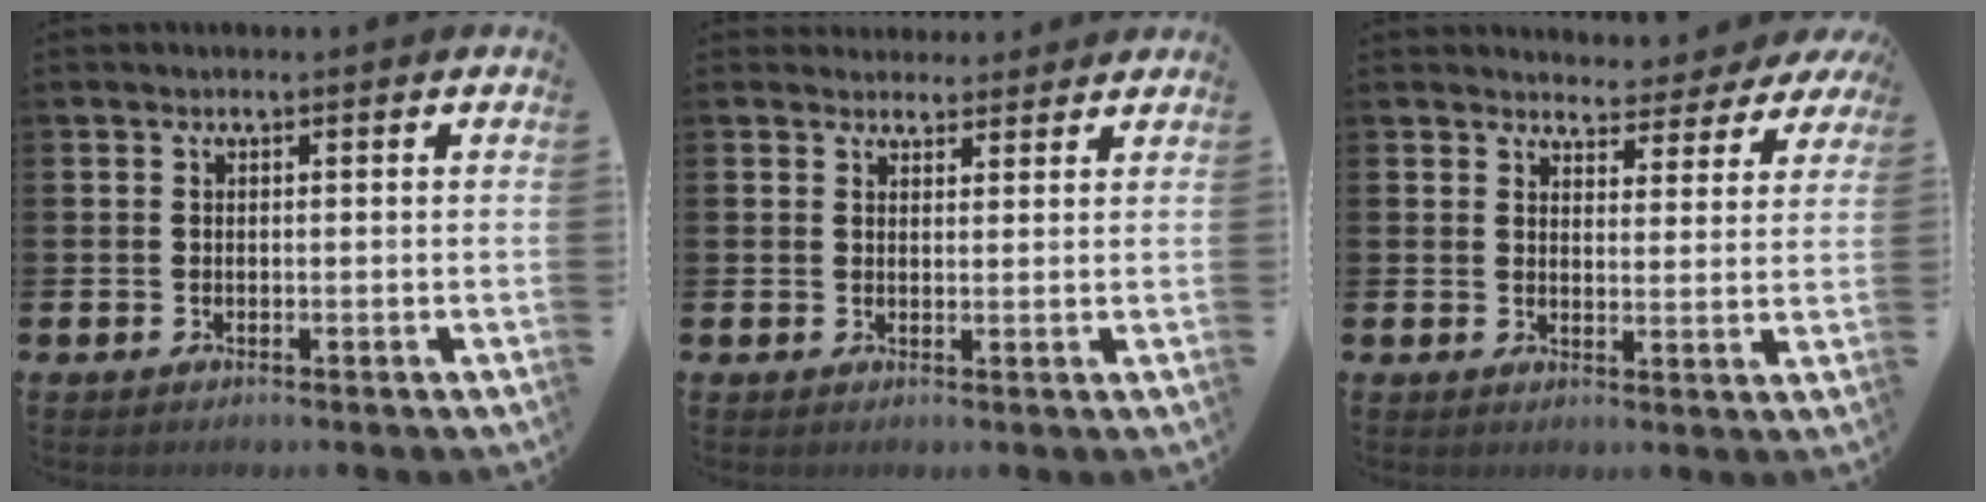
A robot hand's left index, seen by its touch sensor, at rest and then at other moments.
{"total": 2.9, "force": [2.7, 0.9, -0.3], "torque": [0.008, -0.012, 0.048]}
{"total": 3.9, "force": [3.8, 1.2, 0.0], "torque": [-0.006, -0.030, 0.063]}